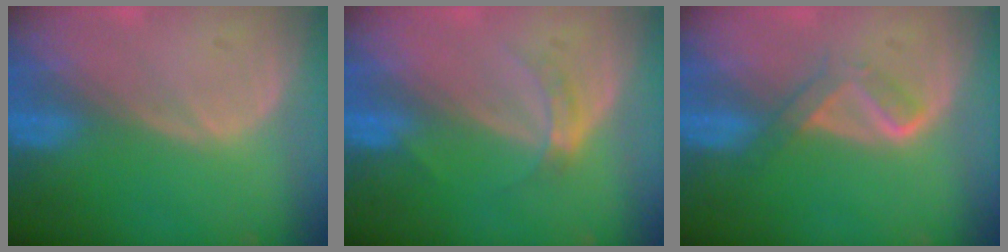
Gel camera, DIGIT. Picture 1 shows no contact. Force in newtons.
{"total": 2.8, "press": 2.5, "slide": 1.3}
{"total": 3.5, "press": 3.4, "slide": 0.6}